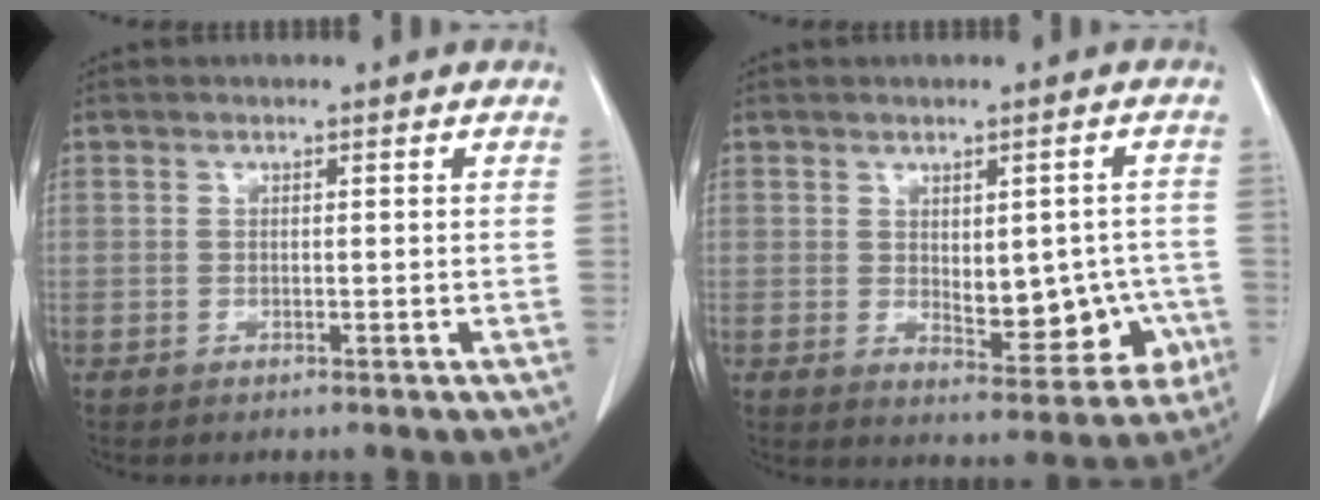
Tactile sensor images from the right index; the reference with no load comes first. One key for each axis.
{"total": 9.0, "fx": -1.1, "fy": 4.6, "fz": 7.6, "tx": -0.083, "ty": 0.007, "tz": 0.001}